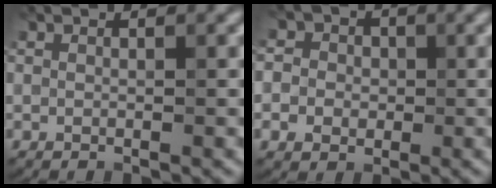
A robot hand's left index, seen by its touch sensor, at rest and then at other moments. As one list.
[{"total": 5.9, "force": [1.0, 5.4, 2.3], "torque": [-0.030, 0.038, -0.017]}]